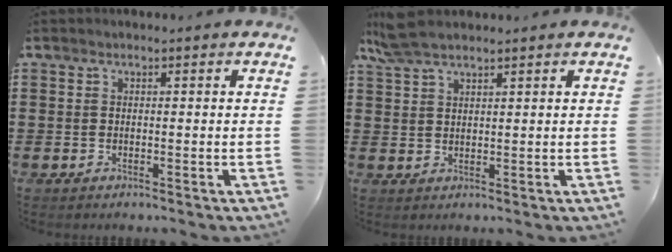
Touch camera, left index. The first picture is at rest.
{"total": 4.8, "force": [3.7, 1.2, 2.8], "torque": [-0.064, -0.001, 0.070]}